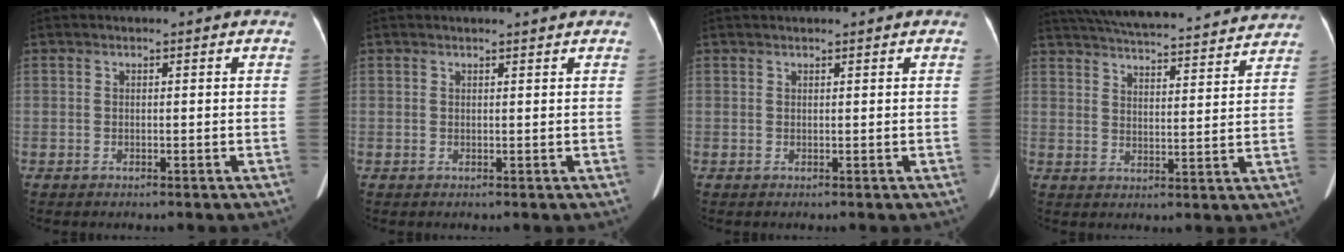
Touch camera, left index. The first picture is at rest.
{"total": 1.6, "force": [1.6, -0.3, 0.4], "torque": [-0.009, 0.004, 0.021]}
{"total": 2.5, "force": [2.3, 0.1, 0.9], "torque": [-0.009, 0.033, 0.035]}
{"total": 24.9, "force": [22.8, 3.5, 9.2], "torque": [-0.162, 0.009, 0.303]}